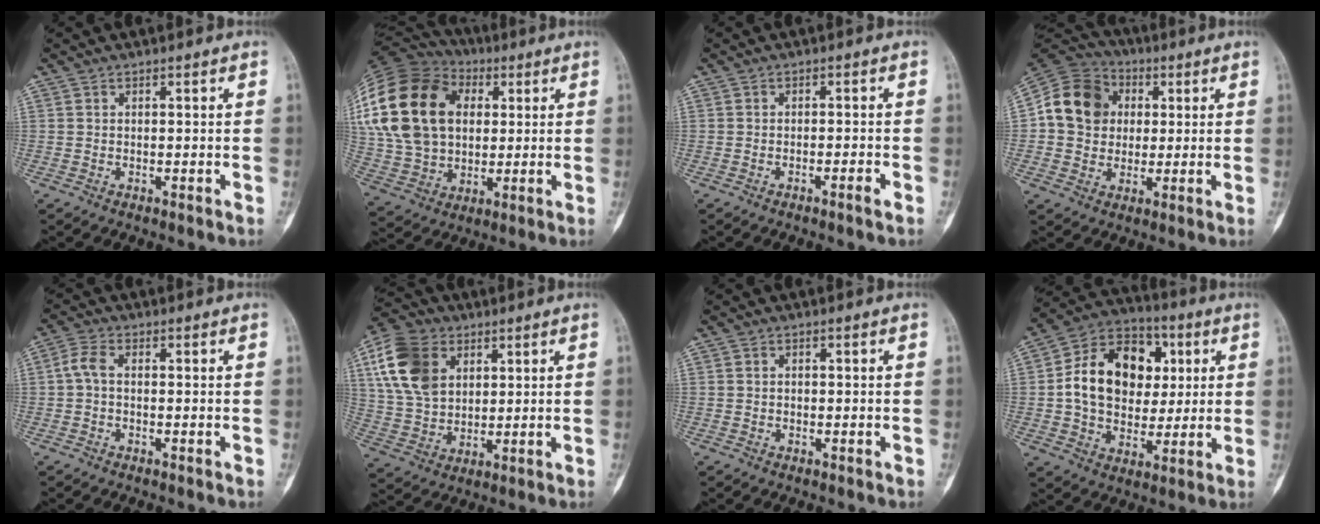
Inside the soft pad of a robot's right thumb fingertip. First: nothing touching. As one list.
[{"total": 26.7, "force": [5.6, 19.1, 17.8], "torque": [-0.362, 0.032, 0.109]}, {"total": 1.6, "force": [-1.0, 0.1, 1.3], "torque": [-0.028, 0.006, -0.017]}, {"total": 13.6, "force": [1.9, 11.8, 6.4], "torque": [-0.097, 0.015, 0.027]}, {"total": 3.2, "force": [-0.2, 1.7, 2.7], "torque": [-0.061, 0.007, -0.011]}, {"total": 14.4, "force": [5.2, 10.3, 8.6], "torque": [-0.152, -0.004, 0.099]}, {"total": 0.6, "force": [-0.1, 0.5, 0.2], "torque": [-0.001, 0.002, -0.003]}, {"total": 18.6, "force": [2.6, 14.0, 12.1], "torque": [-0.169, 0.017, 0.042]}]